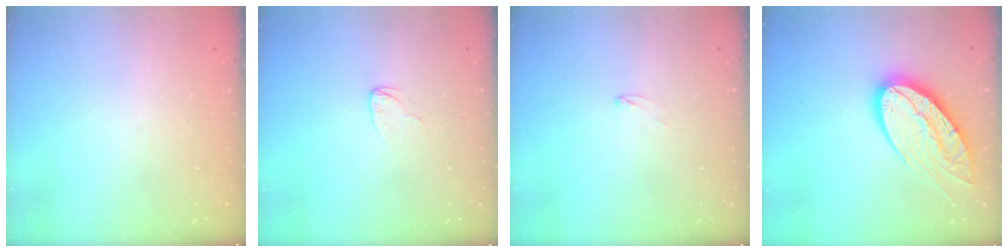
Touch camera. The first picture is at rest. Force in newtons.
{"total": 3.0, "press": 3.0, "slide": 0.3}
{"total": 2.2, "press": 2.2, "slide": 0.2}
{"total": 17.6, "press": 17.5, "slide": 1.3}